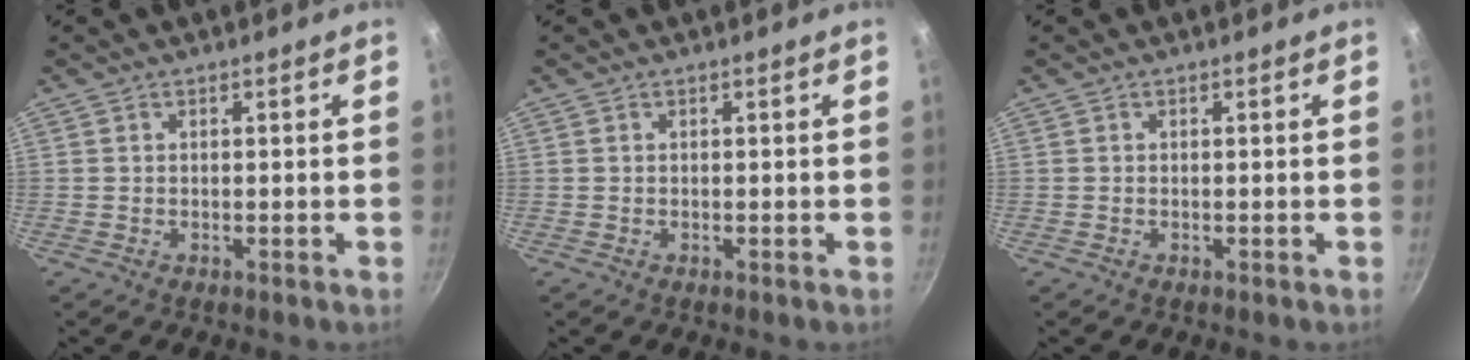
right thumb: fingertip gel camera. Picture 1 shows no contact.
{"total": 0.0}
{"total": 0.0}